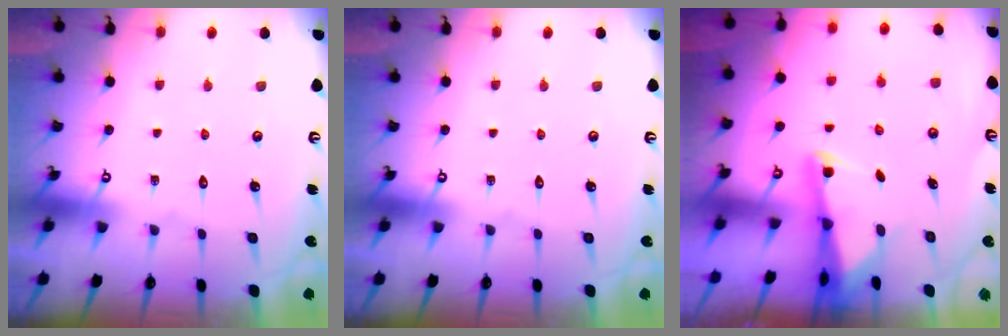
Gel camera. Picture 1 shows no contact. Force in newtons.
{"total": 0.0}
{"total": 2.6, "press": 2.6, "slide": 0.5}